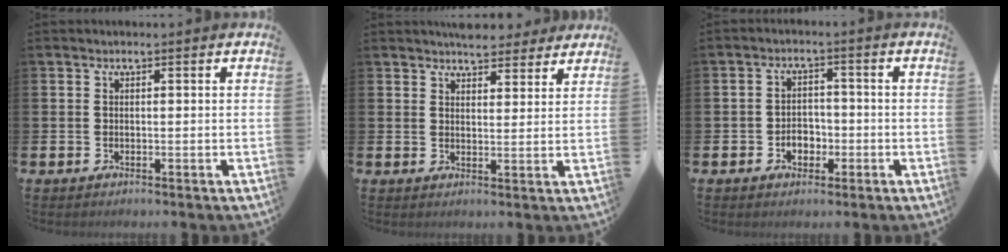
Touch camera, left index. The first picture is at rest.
{"total": 5.3, "force": [5.1, 1.4, 0.3], "torque": [-0.002, -0.027, 0.093]}
{"total": 3.2, "force": [-1.5, 2.4, 1.6], "torque": [-0.026, 0.002, -0.033]}